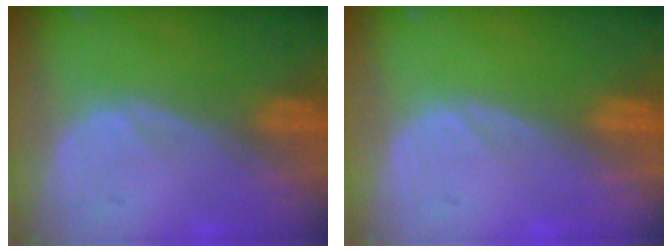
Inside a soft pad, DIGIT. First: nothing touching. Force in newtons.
{"total": 0.0}